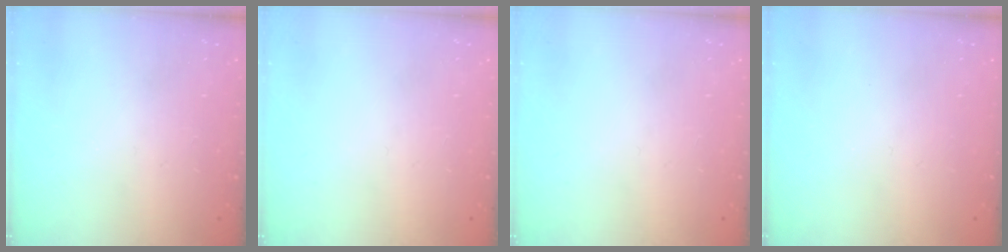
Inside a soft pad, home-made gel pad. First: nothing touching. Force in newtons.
{"total": 0.0}
{"total": 0.0}
{"total": 0.0}